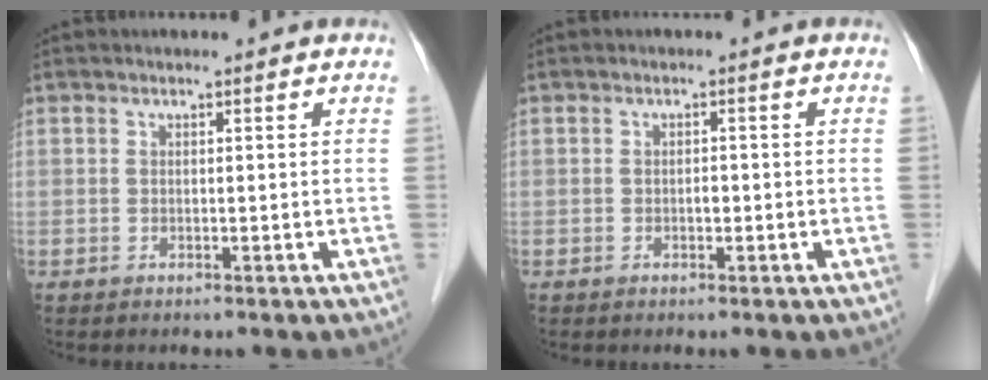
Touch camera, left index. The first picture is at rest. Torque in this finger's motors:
{"motor_torque": [-0.15, 0.09, 0.00, 0.00]}